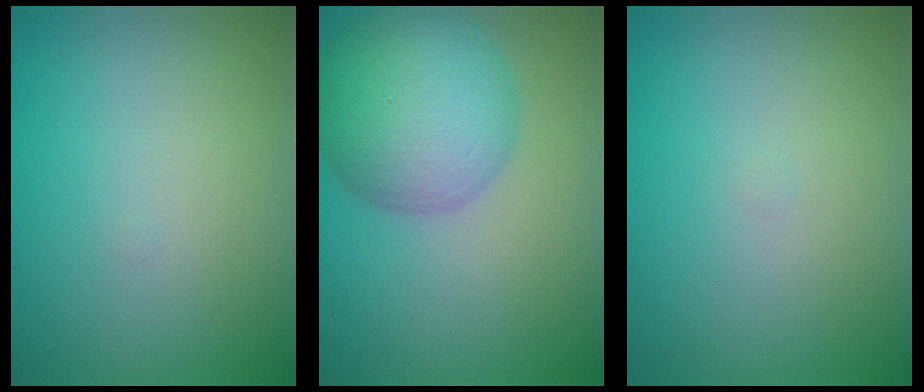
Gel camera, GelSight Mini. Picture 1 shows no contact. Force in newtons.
{"total": 8.2, "press": 8.2, "slide": 0.3}
{"total": 0.0}